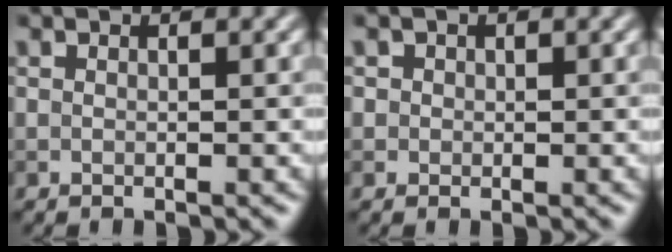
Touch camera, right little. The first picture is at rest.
{"total": 0.7, "force": [0.1, 0.7, 0.2], "torque": [0.002, -0.004, 0.001]}